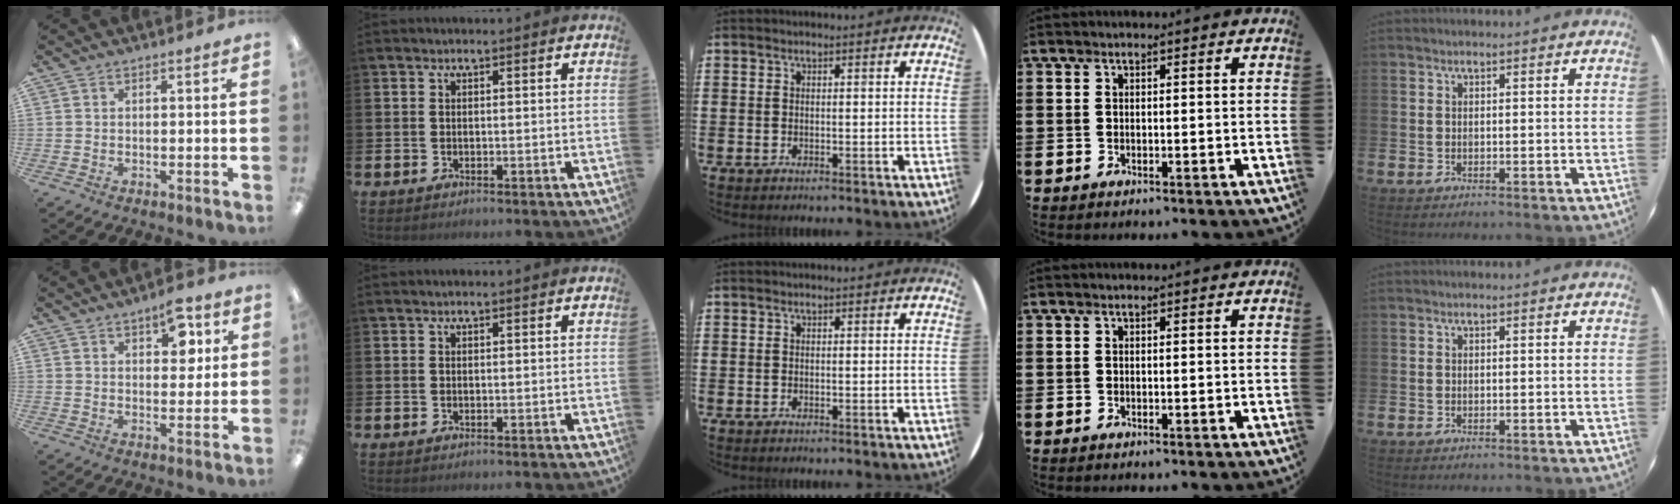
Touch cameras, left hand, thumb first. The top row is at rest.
{"thumb": {"total": 7.5, "force": [4.3, 4.0, 4.6], "torque": [-0.043, -0.020, 0.070]}}